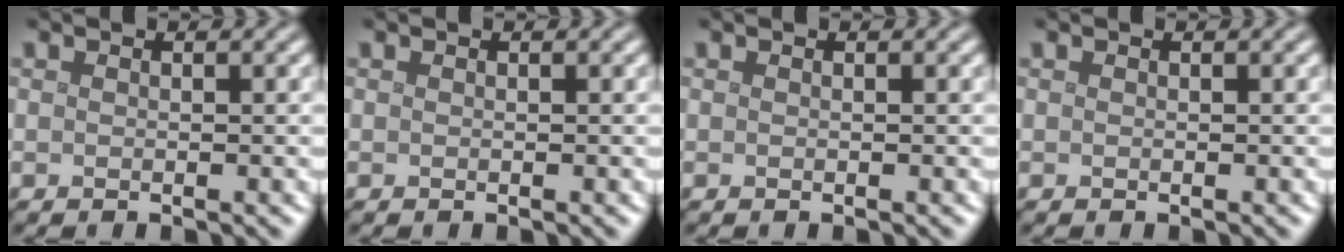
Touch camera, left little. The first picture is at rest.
{"total": 0.0}
{"total": 0.0}
{"total": 0.0}